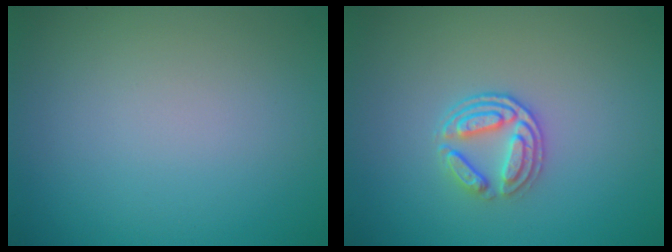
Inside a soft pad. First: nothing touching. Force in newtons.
{"total": 2.9, "press": 2.5, "slide": 1.6}